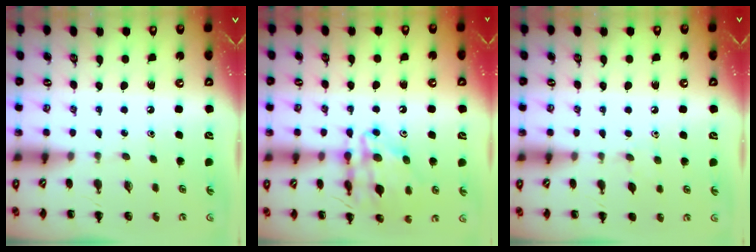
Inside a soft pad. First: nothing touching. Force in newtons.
{"total": 15.2, "press": 15.1, "slide": 1.7}
{"total": 3.2, "press": 3.0, "slide": 1.3}